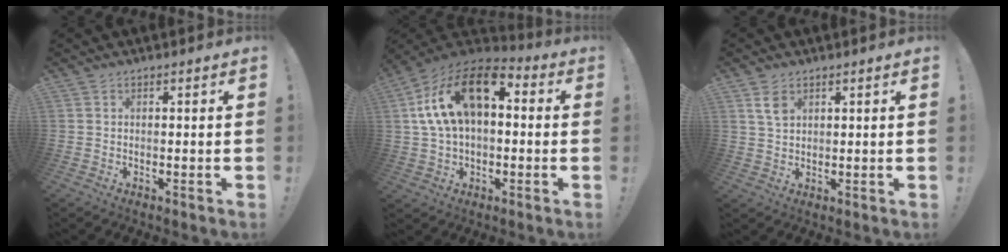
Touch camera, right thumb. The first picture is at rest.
{"total": 19.4, "force": [5.9, 11.0, 14.8], "torque": [-0.262, -0.008, 0.107]}
{"total": 4.5, "force": [2.3, 2.7, 2.7], "torque": [-0.038, -0.009, 0.041]}